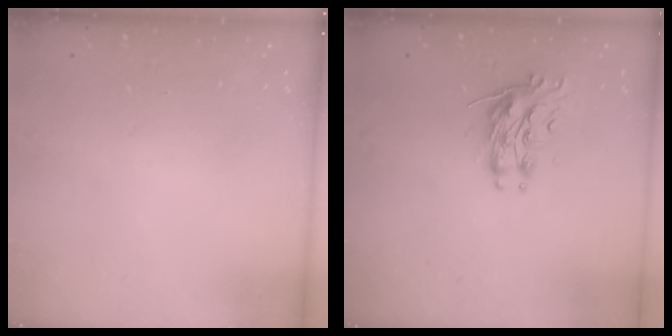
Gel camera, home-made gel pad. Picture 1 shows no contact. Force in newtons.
{"total": 10.4, "press": 10.4, "slide": 0.5}